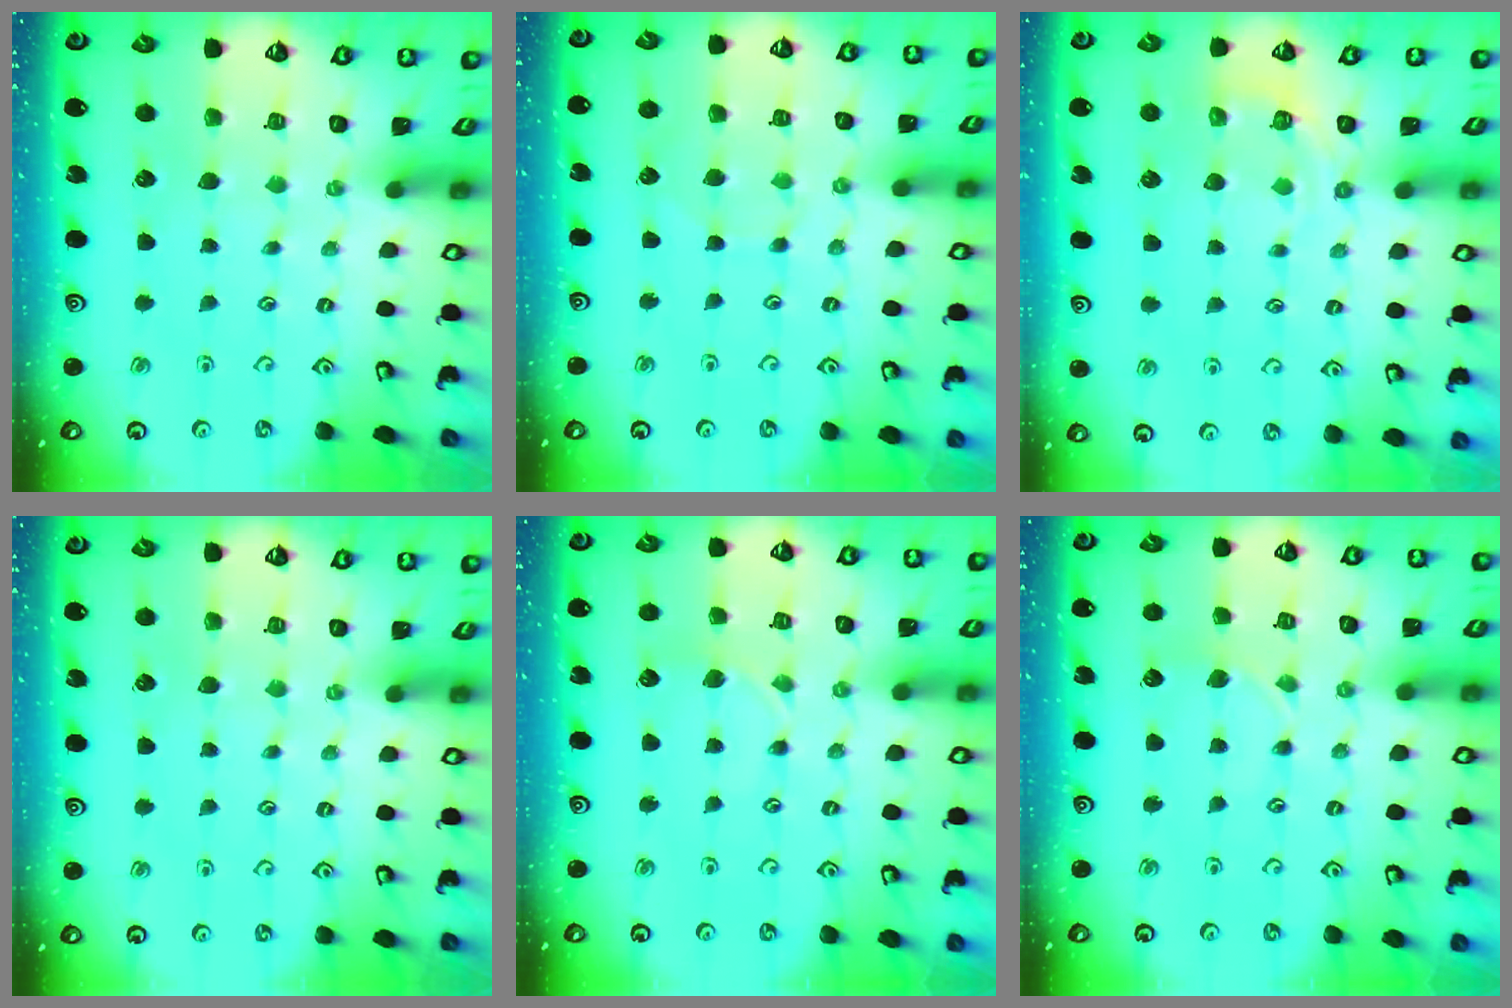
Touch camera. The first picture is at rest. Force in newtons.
{"total": 4.9, "press": 4.9, "slide": 0.5}
{"total": 4.2, "press": 3.5, "slide": 2.3}
{"total": 0.0}
{"total": 2.2, "press": 2.2, "slide": 0.3}
{"total": 2.2, "press": 2.2, "slide": 0.3}